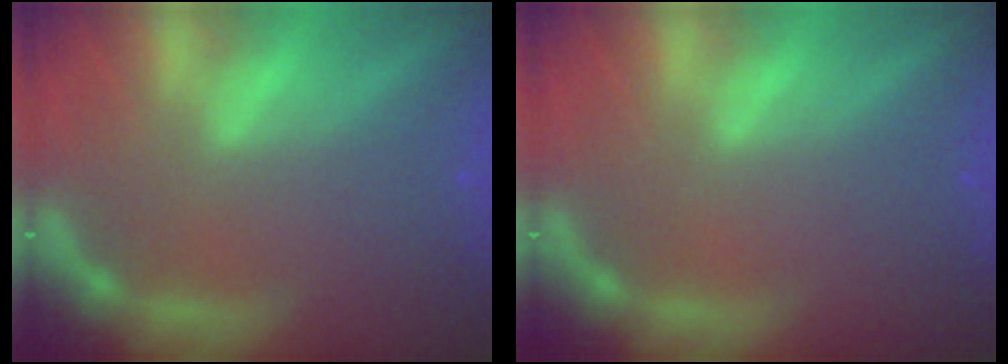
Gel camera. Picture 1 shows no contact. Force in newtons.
{"total": 0.0}